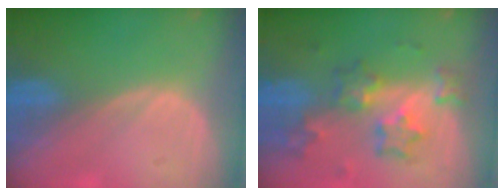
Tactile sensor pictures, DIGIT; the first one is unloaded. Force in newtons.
{"total": 8.4, "press": 7.3, "slide": 4.1}